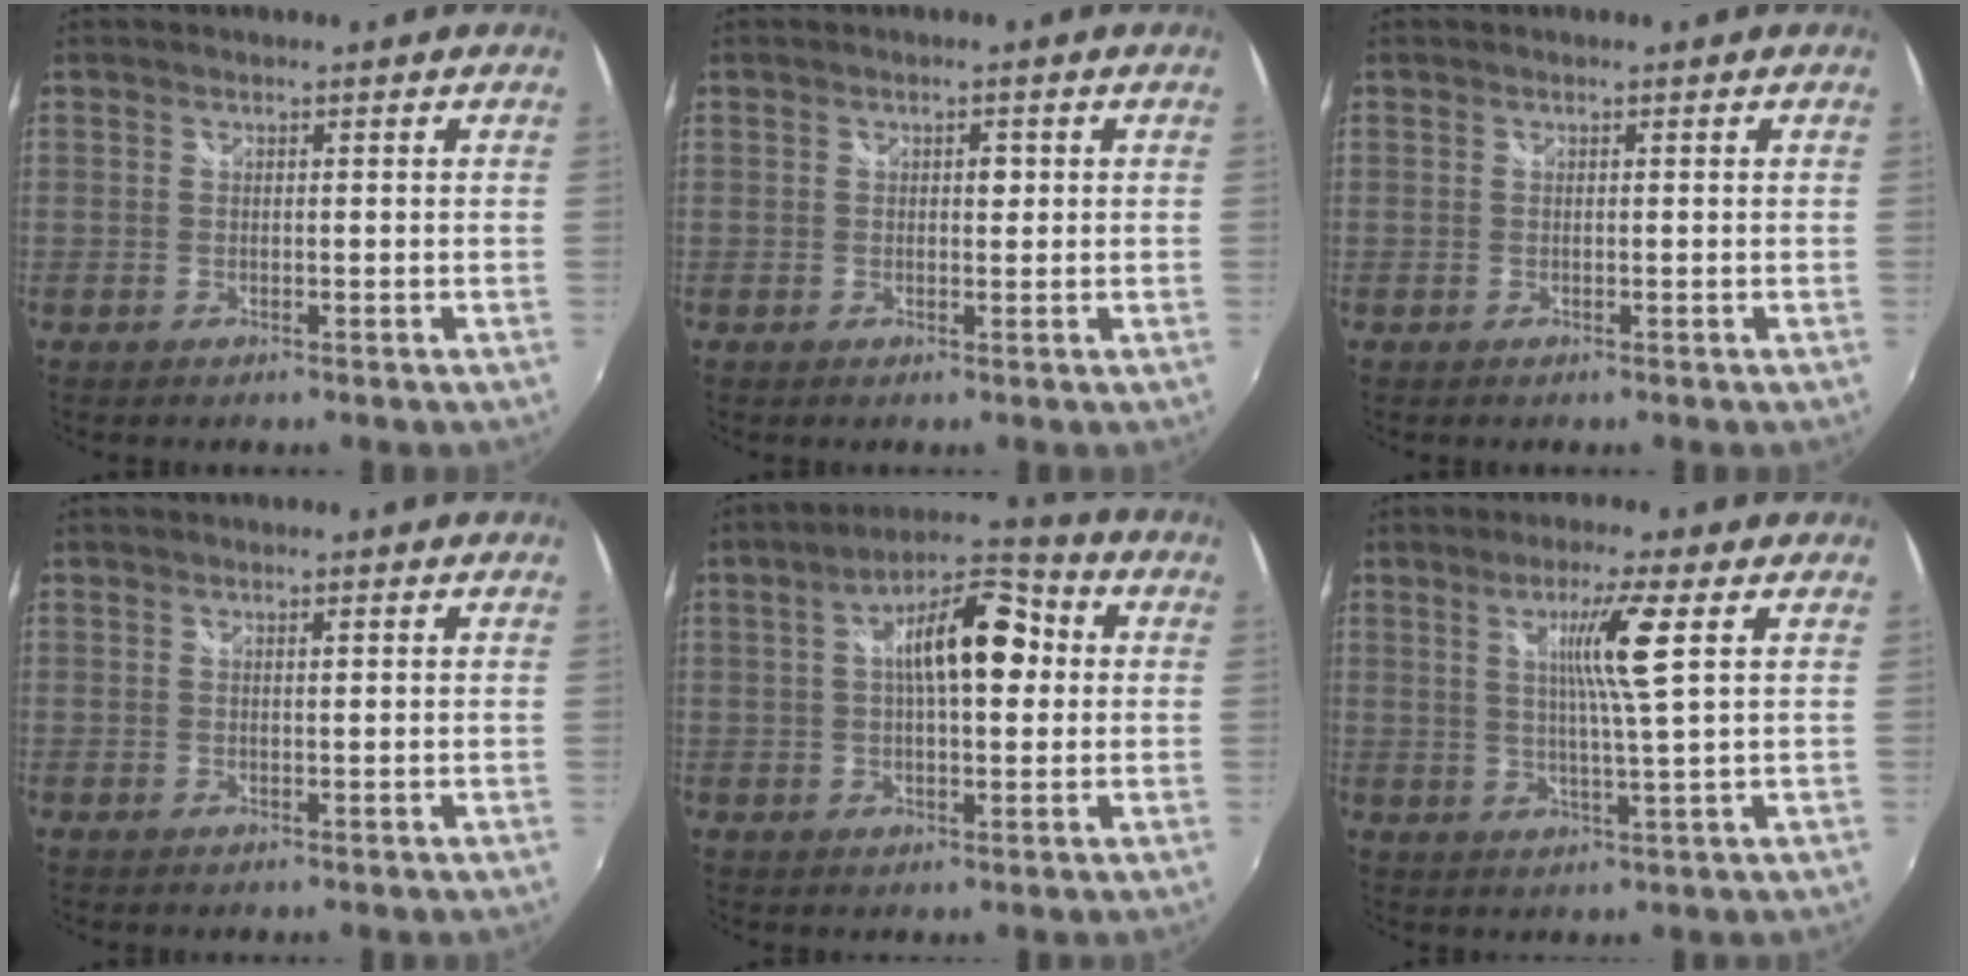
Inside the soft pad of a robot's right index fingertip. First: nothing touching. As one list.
[{"total": 1.3, "force": [0.2, 0.9, 0.9], "torque": [-0.011, 0.004, 0.002]}, {"total": 0.0}, {"total": 0.6, "force": [0.3, 0.0, 0.6], "torque": [-0.009, 0.002, 0.005]}, {"total": 12.3, "force": [1.9, 4.8, 11.2], "torque": [-0.179, 0.027, 0.021]}, {"total": 7.2, "force": [2.3, -1.3, 6.7], "torque": [-0.116, -0.002, 0.038]}]